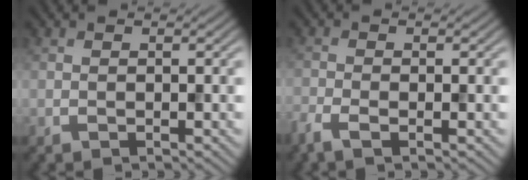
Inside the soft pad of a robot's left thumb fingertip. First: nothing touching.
{"total": 2.5, "force": [-1.6, 0.6, 1.8], "torque": [-0.046, -0.006, -0.041]}